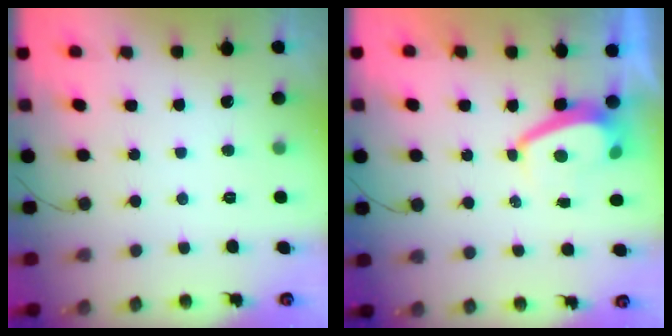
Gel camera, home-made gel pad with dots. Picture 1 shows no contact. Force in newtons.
{"total": 3.4, "press": 3.3, "slide": 0.8}